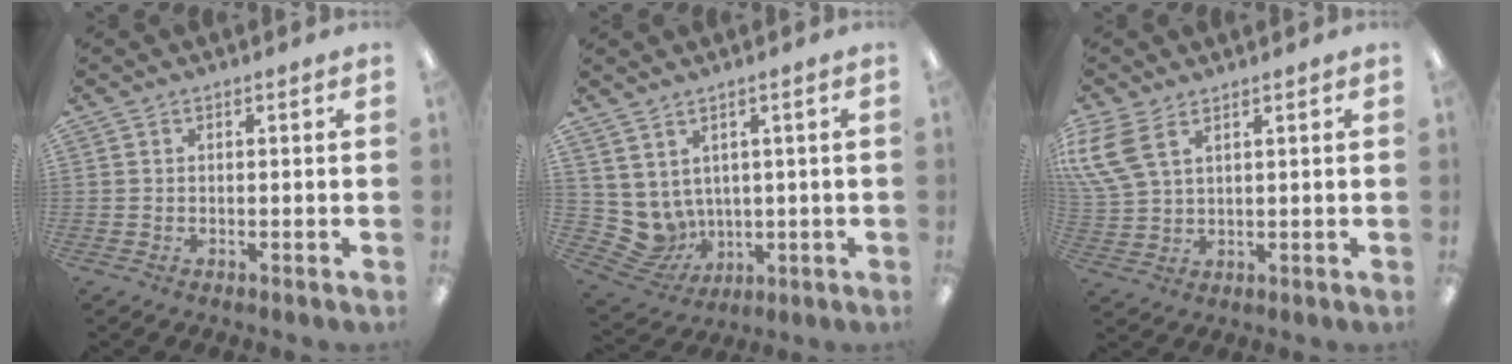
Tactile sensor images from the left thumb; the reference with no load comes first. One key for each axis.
{"total": 5.8, "fx": 1.8, "fy": 5.3, "fz": 1.4, "tx": -0.069, "ty": -0.032, "tz": 0.041}
{"total": 8.1, "fx": 4.1, "fy": 4.7, "fz": 5.1, "tx": -0.119, "ty": -0.008, "tz": 0.080}